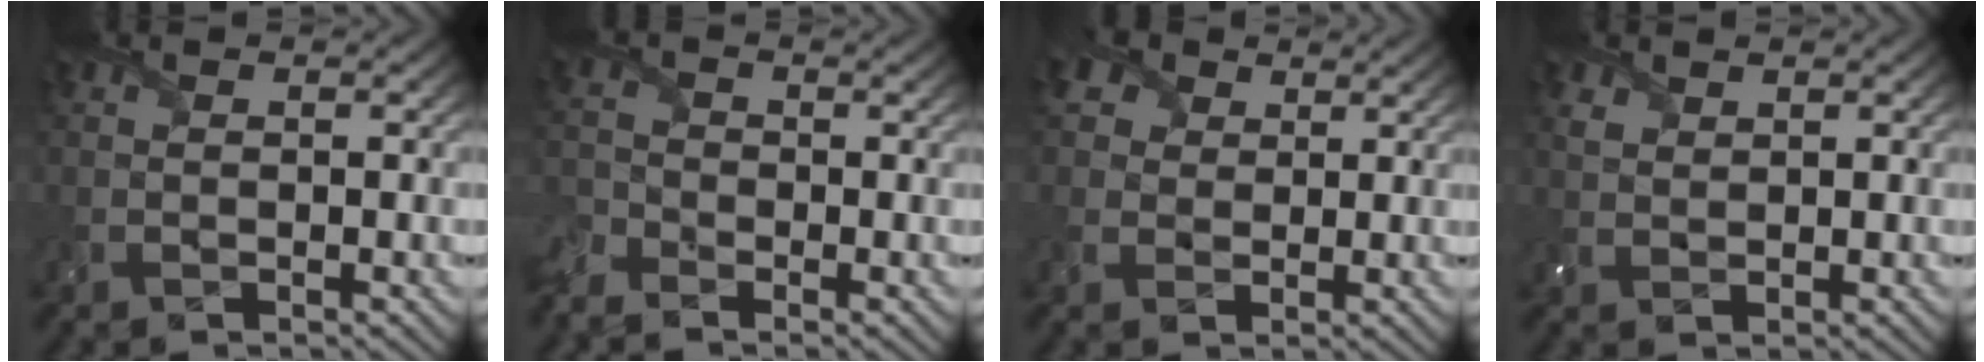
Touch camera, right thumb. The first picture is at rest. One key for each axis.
{"total": 4.4, "fx": -3.8, "fy": 1.8, "fz": 1.4, "tx": -0.037, "ty": -0.015, "tz": -0.083}
{"total": 5.2, "fx": 2.9, "fy": 3.8, "fz": 2.0, "tx": -0.074, "ty": 0.011, "tz": 0.053}
{"total": 1.7, "fx": 1.3, "fy": 1.0, "fz": 0.6, "tx": -0.020, "ty": 0.000, "tz": 0.028}